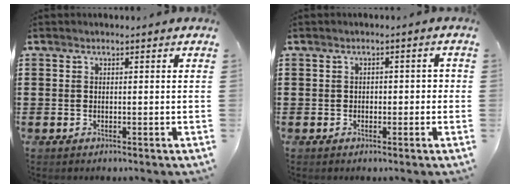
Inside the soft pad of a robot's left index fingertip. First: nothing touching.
{"total": 1.4, "force": [-0.4, 1.0, 0.8], "torque": [-0.020, 0.007, -0.013]}